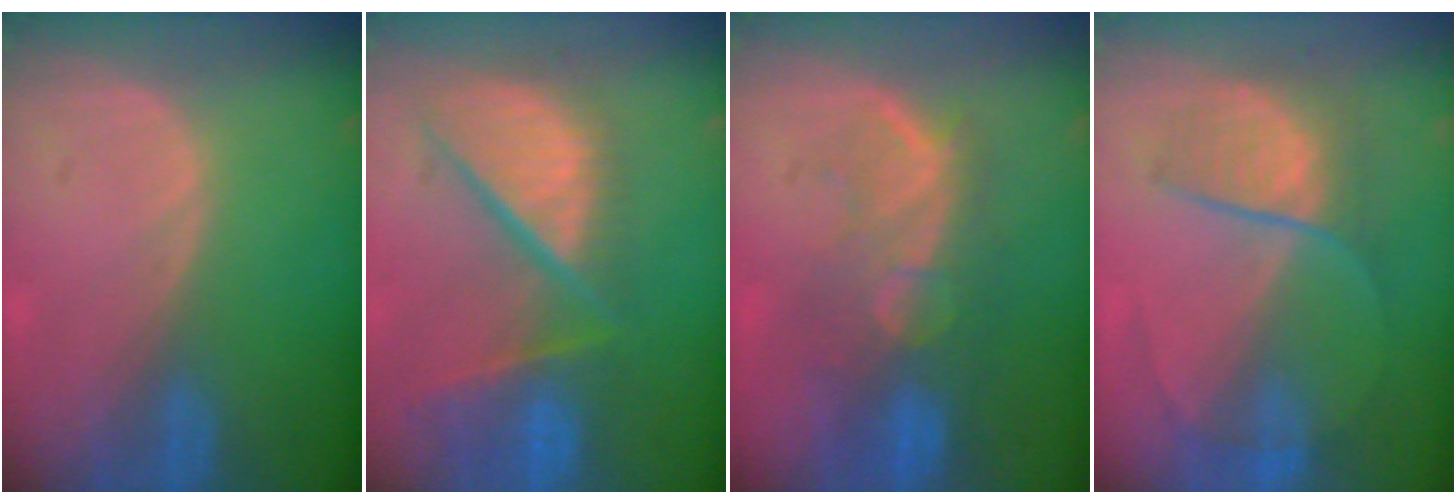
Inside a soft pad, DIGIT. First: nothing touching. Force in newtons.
{"total": 12.3, "press": 10.1, "slide": 7.0}
{"total": 9.9, "press": 8.6, "slide": 4.9}
{"total": 6.7, "press": 6.5, "slide": 1.6}